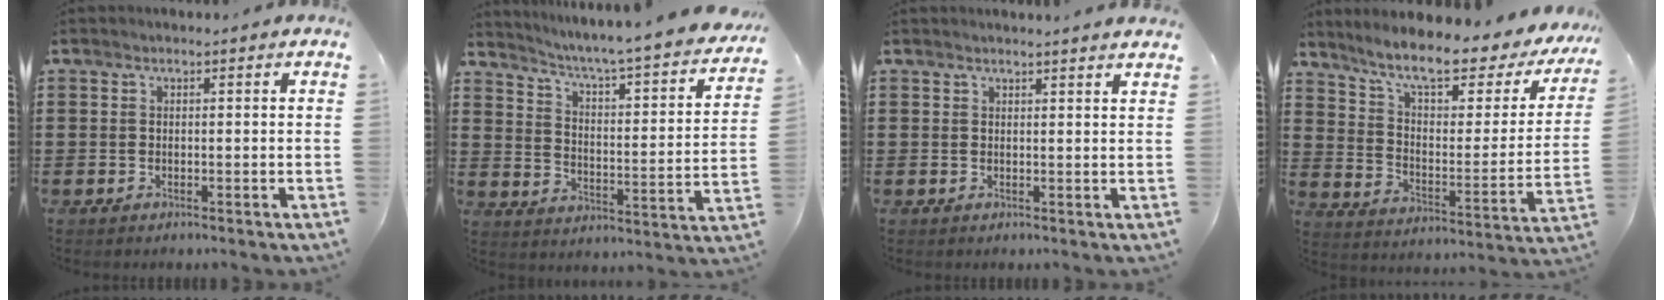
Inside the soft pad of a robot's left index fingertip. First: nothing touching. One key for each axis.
{"total": 3.6, "fx": 3.0, "fy": -0.6, "fz": 1.8, "tx": -0.055, "ty": -0.041, "tz": 0.035}
{"total": 1.4, "fx": 1.3, "fy": -0.4, "fz": 0.1, "tx": -0.003, "ty": -0.002, "tz": 0.025}
{"total": 9.1, "fx": 7.0, "fy": 1.4, "fz": 5.6, "tx": -0.120, "ty": -0.050, "tz": 0.113}